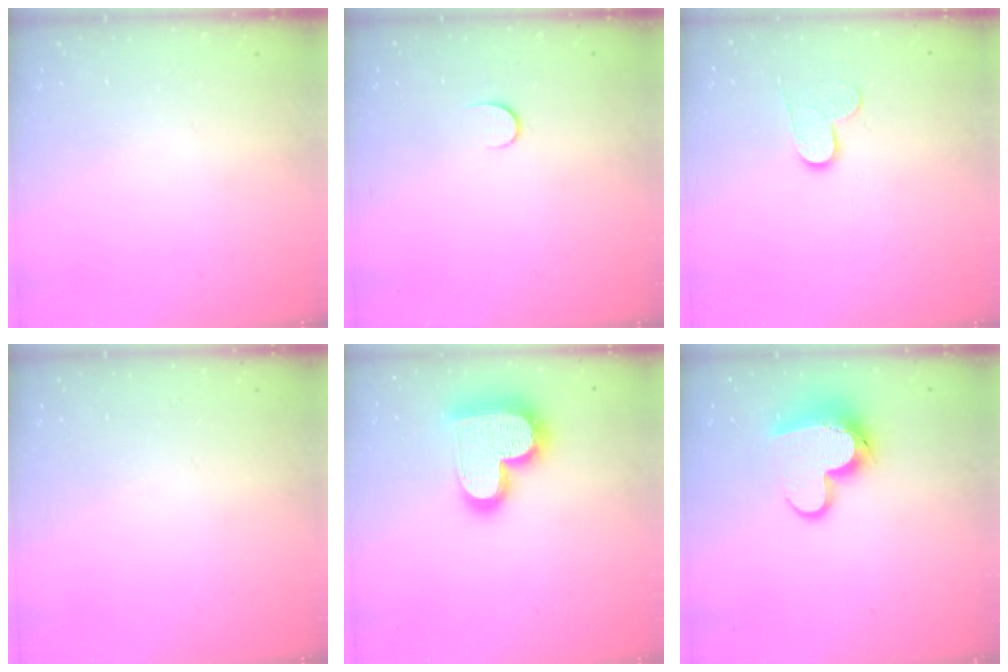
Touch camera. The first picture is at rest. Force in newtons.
{"total": 4.4, "press": 4.3, "slide": 0.7}
{"total": 7.1, "press": 7.1, "slide": 0.5}
{"total": 0.0}
{"total": 20.7, "press": 20.7, "slide": 1.5}
{"total": 12.4, "press": 12.3, "slide": 1.2}